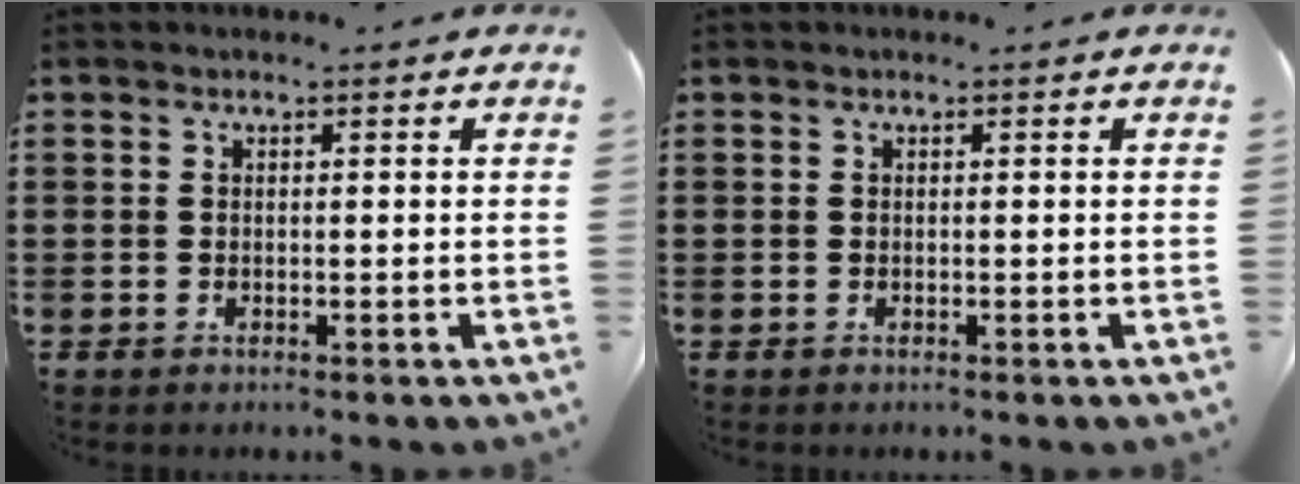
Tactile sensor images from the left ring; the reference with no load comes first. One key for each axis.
{"total": 0.0}